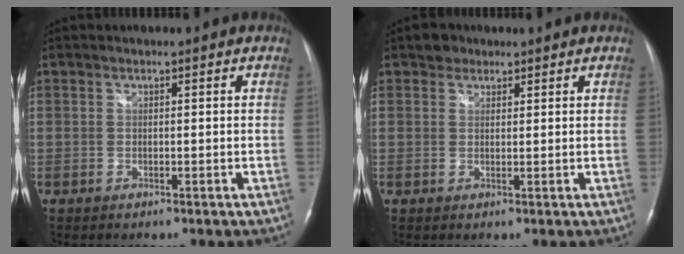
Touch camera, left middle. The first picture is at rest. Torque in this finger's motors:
{"motor_torque": [0.09, -0.07, -0.02, 0.01]}